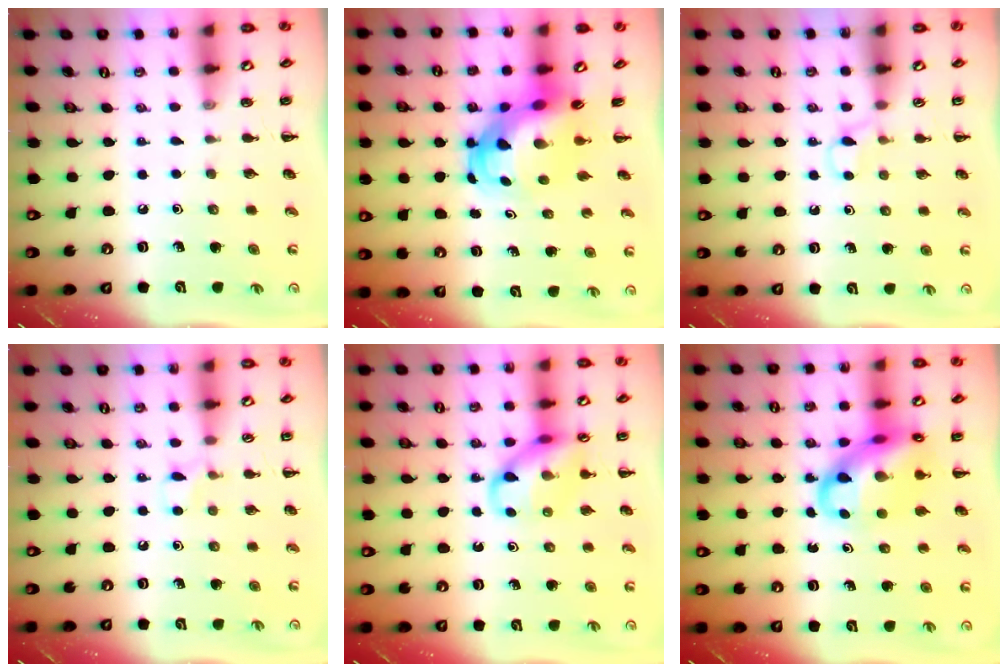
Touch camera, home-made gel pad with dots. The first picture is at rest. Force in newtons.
{"total": 6.1, "press": 5.8, "slide": 1.8}
{"total": 4.7, "press": 4.5, "slide": 1.5}
{"total": 5.9, "press": 5.6, "slide": 2.0}
{"total": 12.7, "press": 12.6, "slide": 2.1}
{"total": 14.7, "press": 14.2, "slide": 3.8}